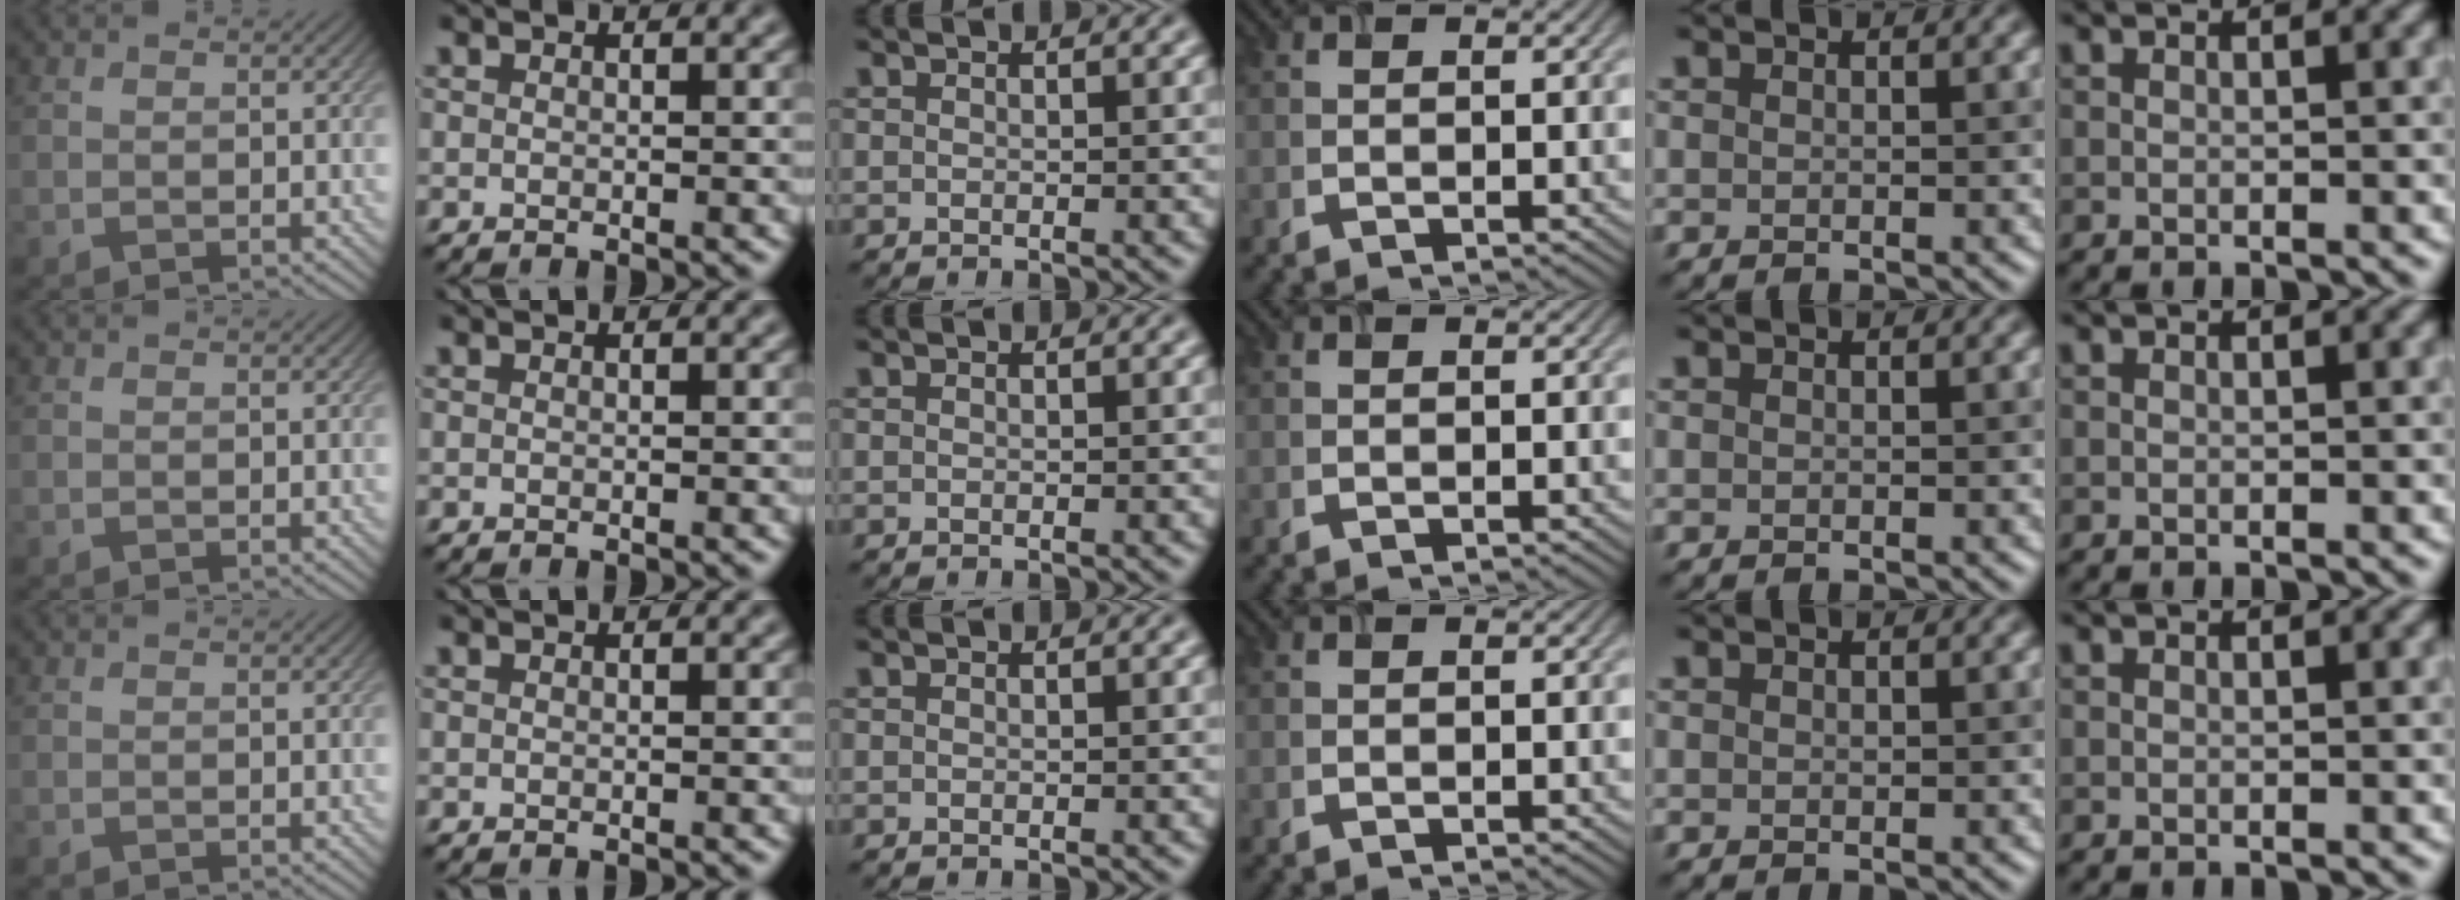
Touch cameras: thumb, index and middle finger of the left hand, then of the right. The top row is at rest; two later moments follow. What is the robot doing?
{"motion": "close", "object": "airpods case & airpods"}